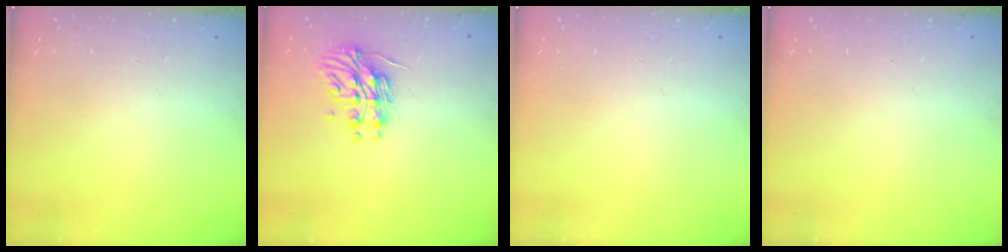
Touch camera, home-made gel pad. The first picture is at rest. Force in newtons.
{"total": 14.0, "press": 13.9, "slide": 0.8}
{"total": 0.0}
{"total": 0.0}